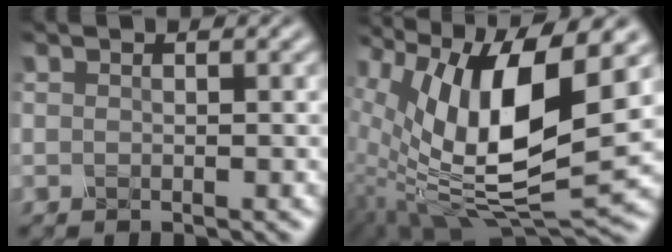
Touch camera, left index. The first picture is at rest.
{"total": 12.6, "force": [2.3, 4.8, 11.5], "torque": [-0.213, -0.007, 0.053]}